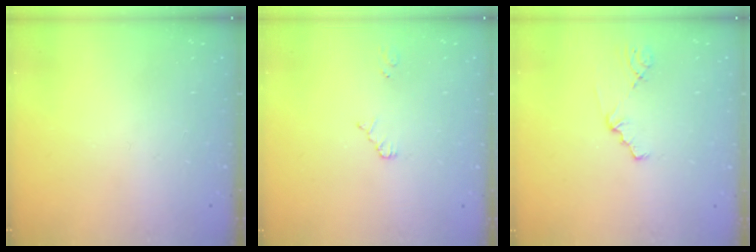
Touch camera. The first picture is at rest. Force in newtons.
{"total": 2.5, "press": 2.5, "slide": 0.3}
{"total": 1.4, "press": 1.3, "slide": 0.3}